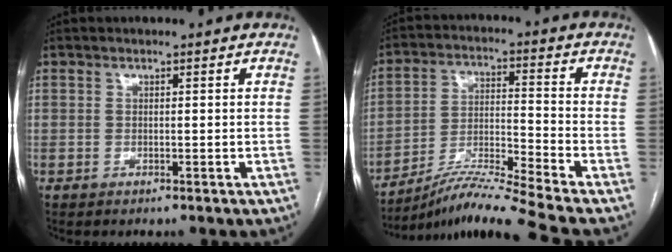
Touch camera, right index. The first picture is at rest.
{"total": 12.7, "force": [-11.1, -3.3, 5.3], "torque": [-0.099, -0.003, -0.198]}